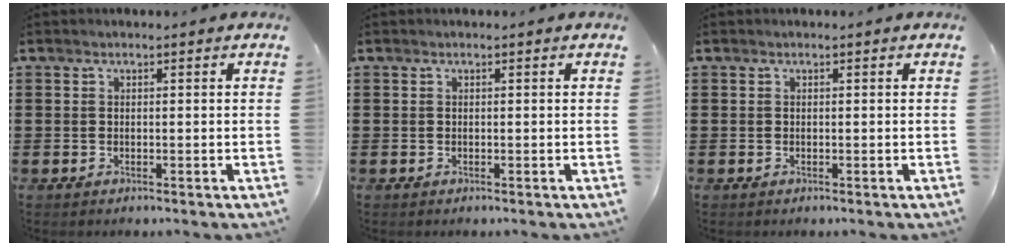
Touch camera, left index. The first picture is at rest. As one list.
[{"total": 0.0}, {"total": 0.0}]